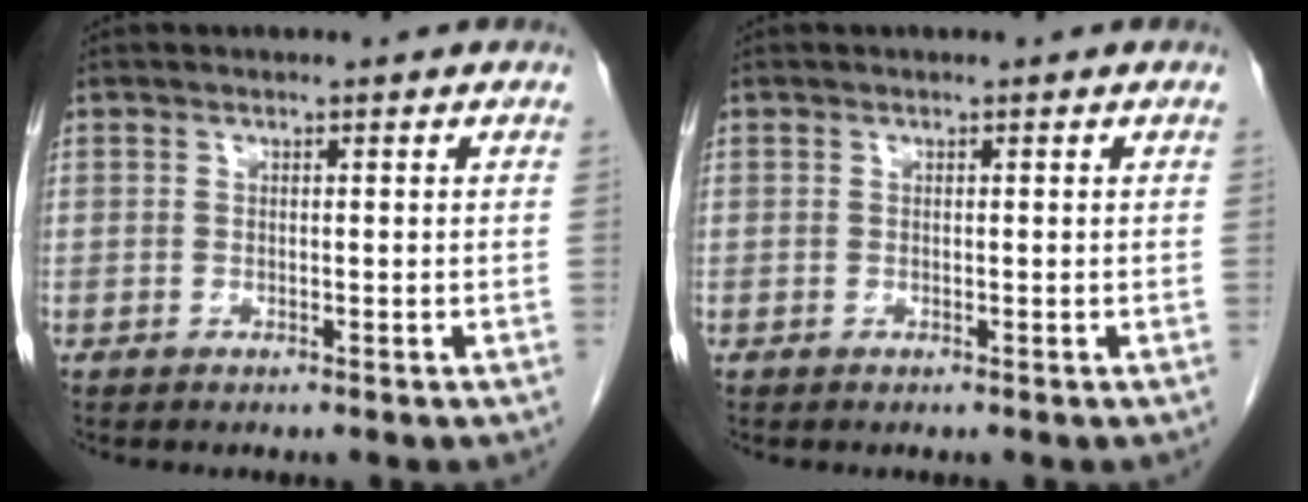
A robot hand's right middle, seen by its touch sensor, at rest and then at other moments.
{"total": 0.0}